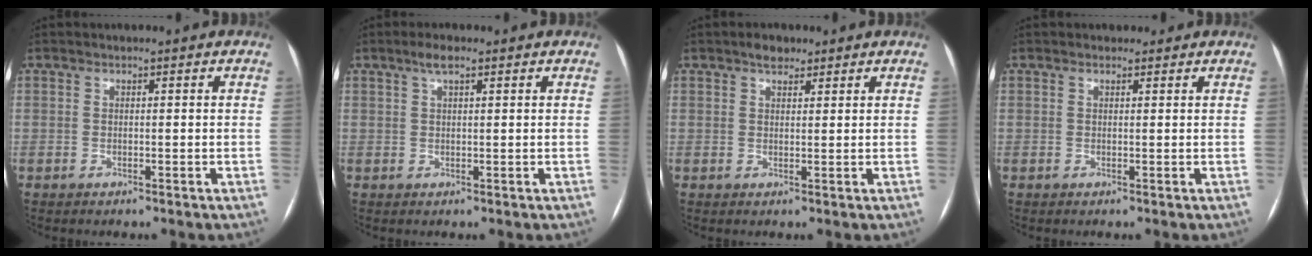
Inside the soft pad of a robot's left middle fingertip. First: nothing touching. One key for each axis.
{"total": 2.4, "fx": 1.5, "fy": 0.5, "fz": 1.8, "tx": -0.037, "ty": 0.010, "tz": 0.028}
{"total": 2.4, "fx": 1.8, "fy": 1.2, "fz": 1.0, "tx": -0.019, "ty": 0.006, "tz": 0.027}
{"total": 0.9, "fx": 0.7, "fy": 0.6, "fz": 0.1, "tx": -0.006, "ty": 0.004, "tz": 0.009}